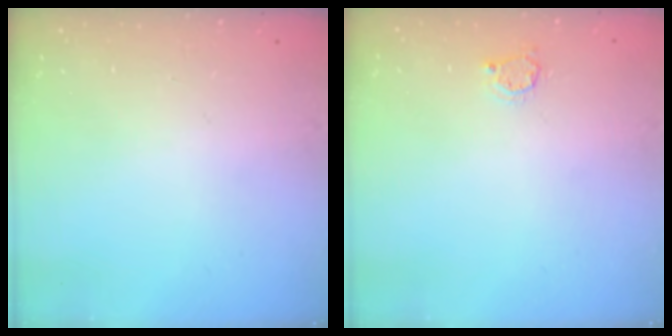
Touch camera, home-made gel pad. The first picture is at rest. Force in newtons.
{"total": 2.7, "press": 2.7, "slide": 0.4}